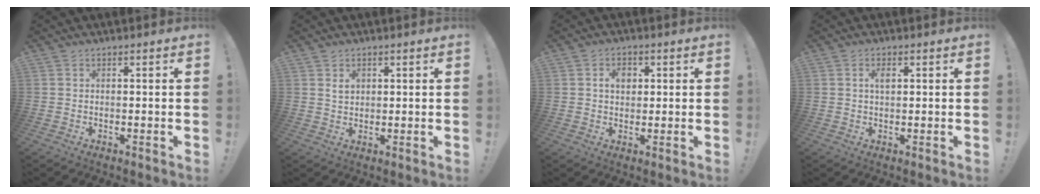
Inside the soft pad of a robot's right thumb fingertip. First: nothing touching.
{"total": 2.5, "force": [1.2, 1.6, 1.4], "torque": [-0.023, -0.001, 0.022]}
{"total": 4.4, "force": [1.0, 3.2, 2.8], "torque": [-0.045, 0.005, 0.013]}
{"total": 2.1, "force": [0.6, 1.0, 1.7], "torque": [-0.029, 0.001, 0.008]}